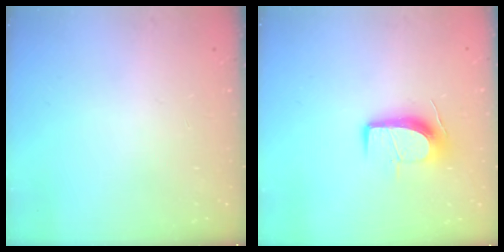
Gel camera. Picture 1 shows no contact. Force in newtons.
{"total": 9.8, "press": 9.8, "slide": 0.7}